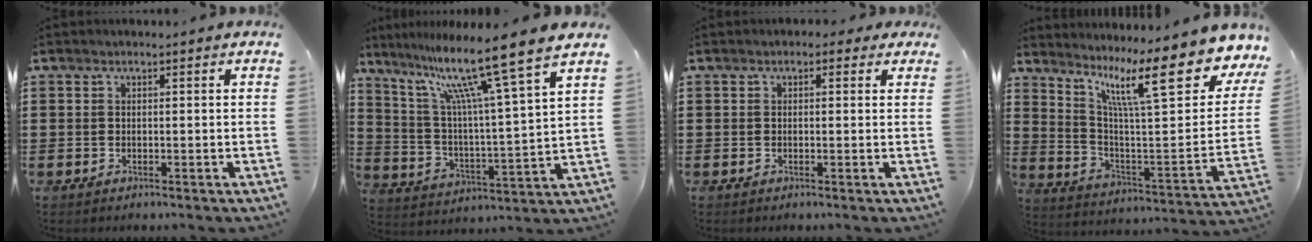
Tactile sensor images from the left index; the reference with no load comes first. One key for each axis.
{"total": 13.4, "fx": 10.1, "fy": -0.2, "fz": 8.8, "tx": -0.196, "ty": -0.059, "tz": 0.161}
{"total": 1.1, "fx": 0.1, "fy": 0.9, "fz": 0.6, "tx": -0.015, "ty": 0.007, "tz": -0.002}
{"total": 15.8, "fx": 9.5, "fy": 2.6, "fz": 12.4, "tx": -0.229, "ty": -0.054, "tz": 0.145}